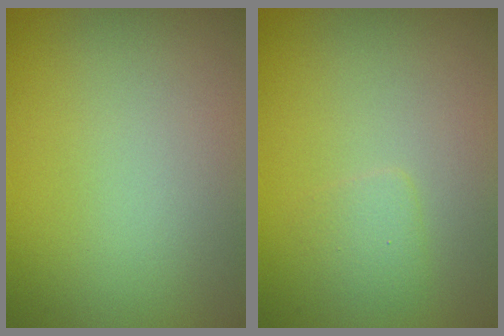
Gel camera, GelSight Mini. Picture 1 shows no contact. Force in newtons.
{"total": 1.1, "press": 1.1, "slide": 0.1}